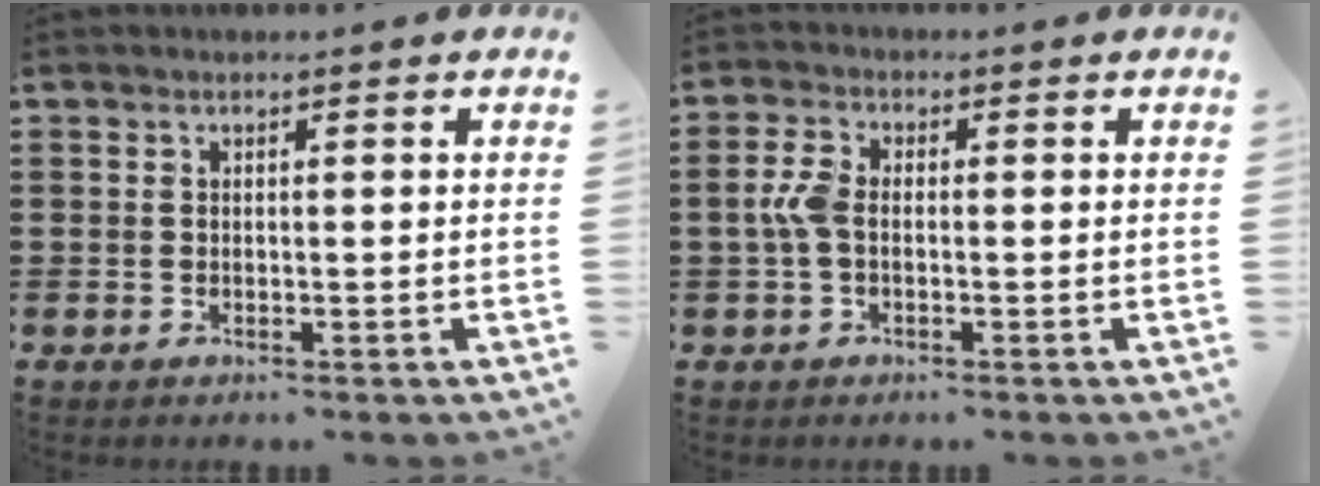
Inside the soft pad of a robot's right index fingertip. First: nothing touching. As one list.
[{"total": 4.0, "force": [-0.5, 2.2, 3.3], "torque": [-0.091, -0.005, -0.016]}]